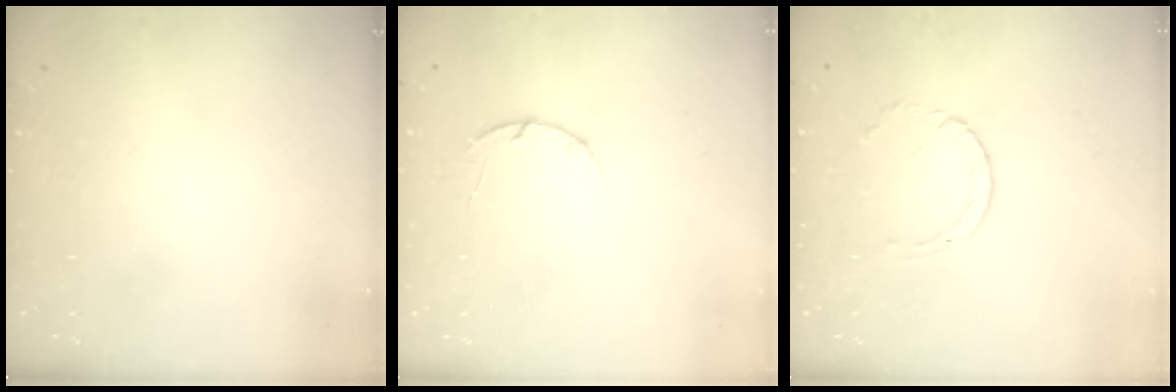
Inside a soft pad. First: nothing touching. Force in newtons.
{"total": 3.6, "press": 3.5, "slide": 0.5}
{"total": 1.0, "press": 1.0, "slide": 0.1}